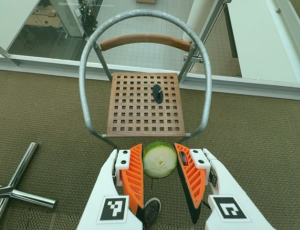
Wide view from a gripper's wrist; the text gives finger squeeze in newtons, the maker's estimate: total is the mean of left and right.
{"total": 8.8, "left": 9.0, "right": 8.5}